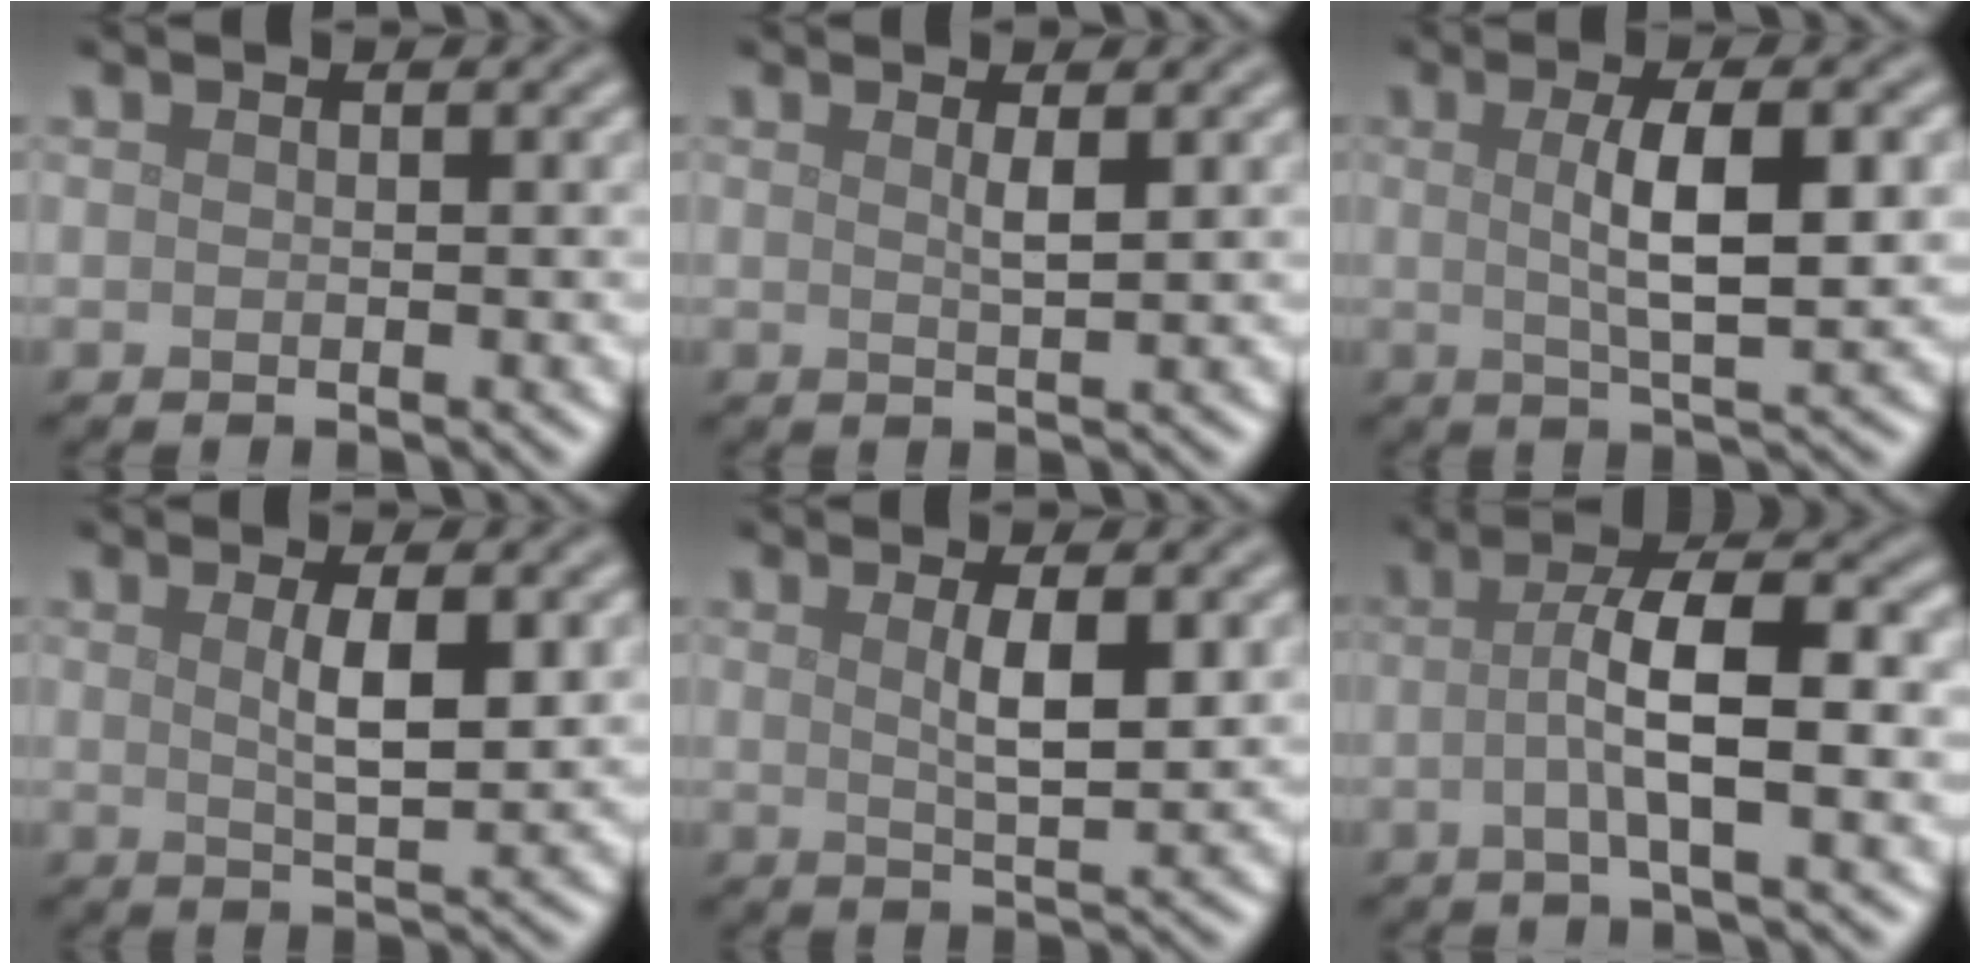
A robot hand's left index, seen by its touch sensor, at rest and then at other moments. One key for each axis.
{"total": 1.4, "fx": 0.6, "fy": 0.2, "fz": 1.2, "tx": -0.020, "ty": -0.001, "tz": 0.007}
{"total": 5.9, "fx": 0.7, "fy": 1.5, "fz": 5.7, "tx": -0.093, "ty": 0.006, "tz": 0.013}
{"total": 3.6, "fx": 0.8, "fy": 0.9, "fz": 3.4, "tx": -0.059, "ty": -0.002, "tz": 0.016}
{"total": 3.3, "fx": 0.9, "fy": 0.8, "fz": 3.1, "tx": -0.053, "ty": -0.002, "tz": 0.017}
{"total": 5.9, "fx": -0.4, "fy": 1.3, "fz": 5.8, "tx": -0.097, "ty": 0.014, "tz": -0.013}